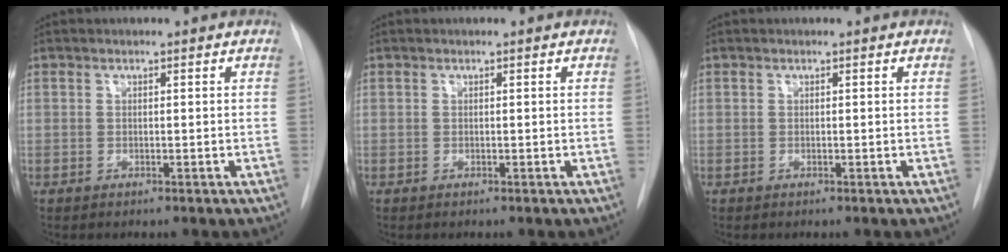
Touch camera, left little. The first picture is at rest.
{"total": 0.0}
{"total": 0.0}